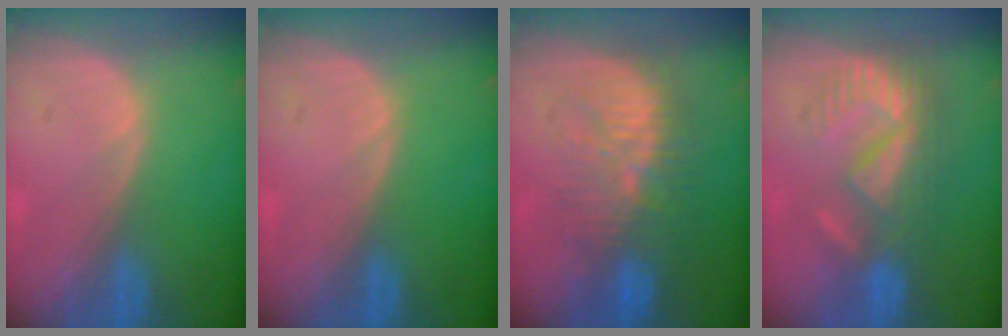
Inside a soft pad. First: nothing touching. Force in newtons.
{"total": 0.0}
{"total": 9.3, "press": 9.0, "slide": 2.1}
{"total": 9.2, "press": 8.0, "slide": 4.6}